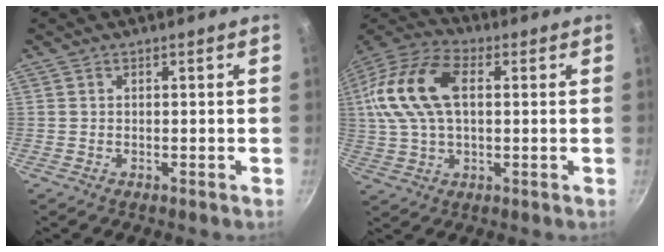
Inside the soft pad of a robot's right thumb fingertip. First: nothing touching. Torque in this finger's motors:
{"motor_torque": [1.25, 3.75, 1.32, -0.45, 0.20]}